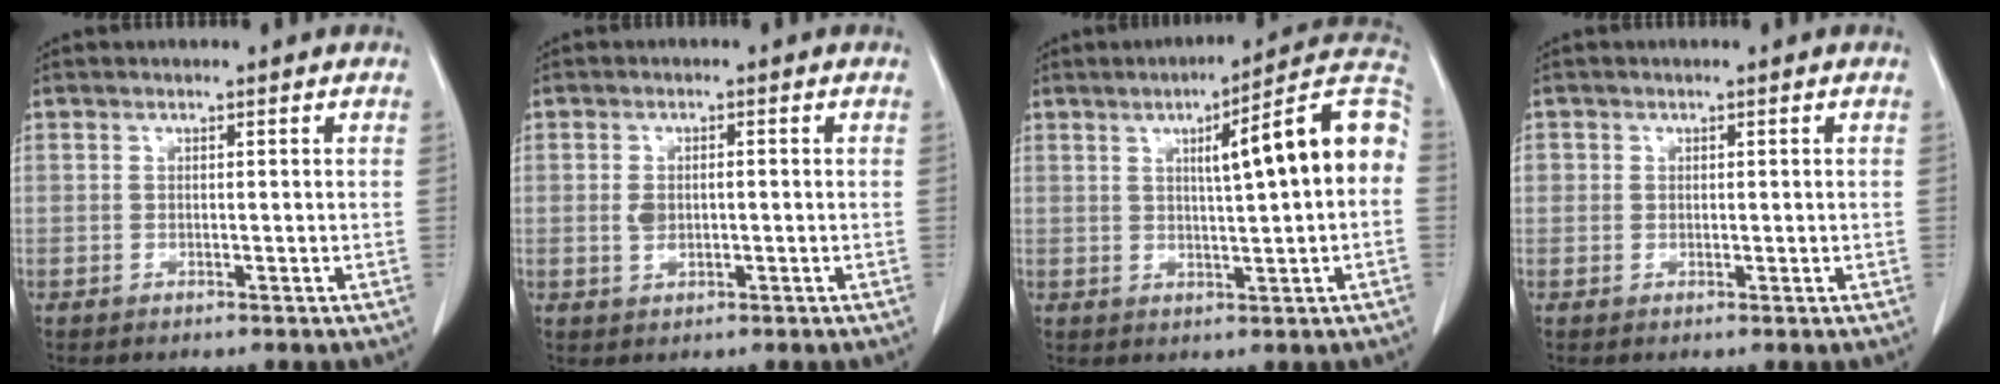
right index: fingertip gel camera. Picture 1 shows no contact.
{"total": 2.5, "force": [-0.2, 1.4, 2.0], "torque": [-0.041, 0.004, 0.001]}
{"total": 13.6, "force": [2.0, 0.7, 13.4], "torque": [-0.181, 0.031, 0.022]}
{"total": 1.6, "force": [0.3, 1.5, 0.5], "torque": [0.001, -0.001, 0.003]}